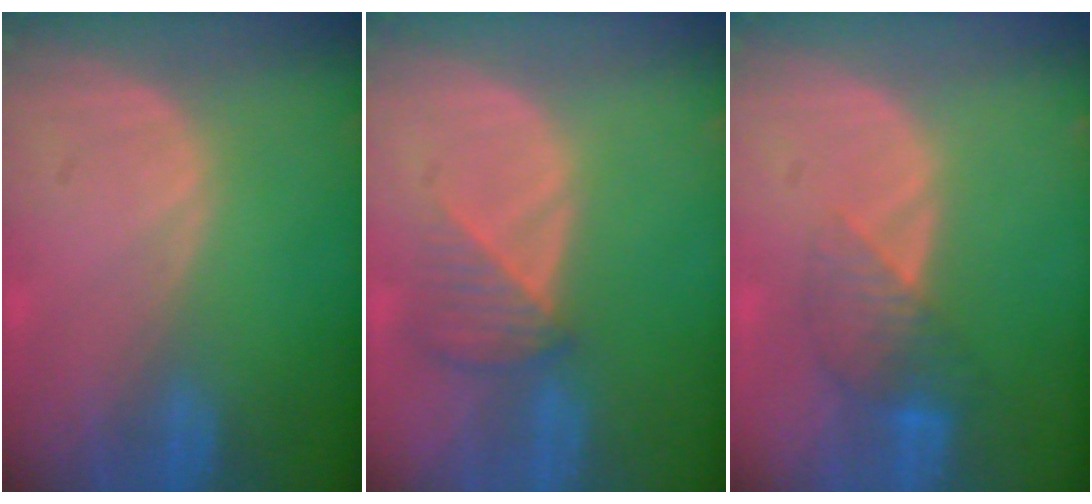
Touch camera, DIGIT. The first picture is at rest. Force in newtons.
{"total": 3.6, "press": 3.4, "slide": 1.1}
{"total": 4.2, "press": 4.2, "slide": 0.5}